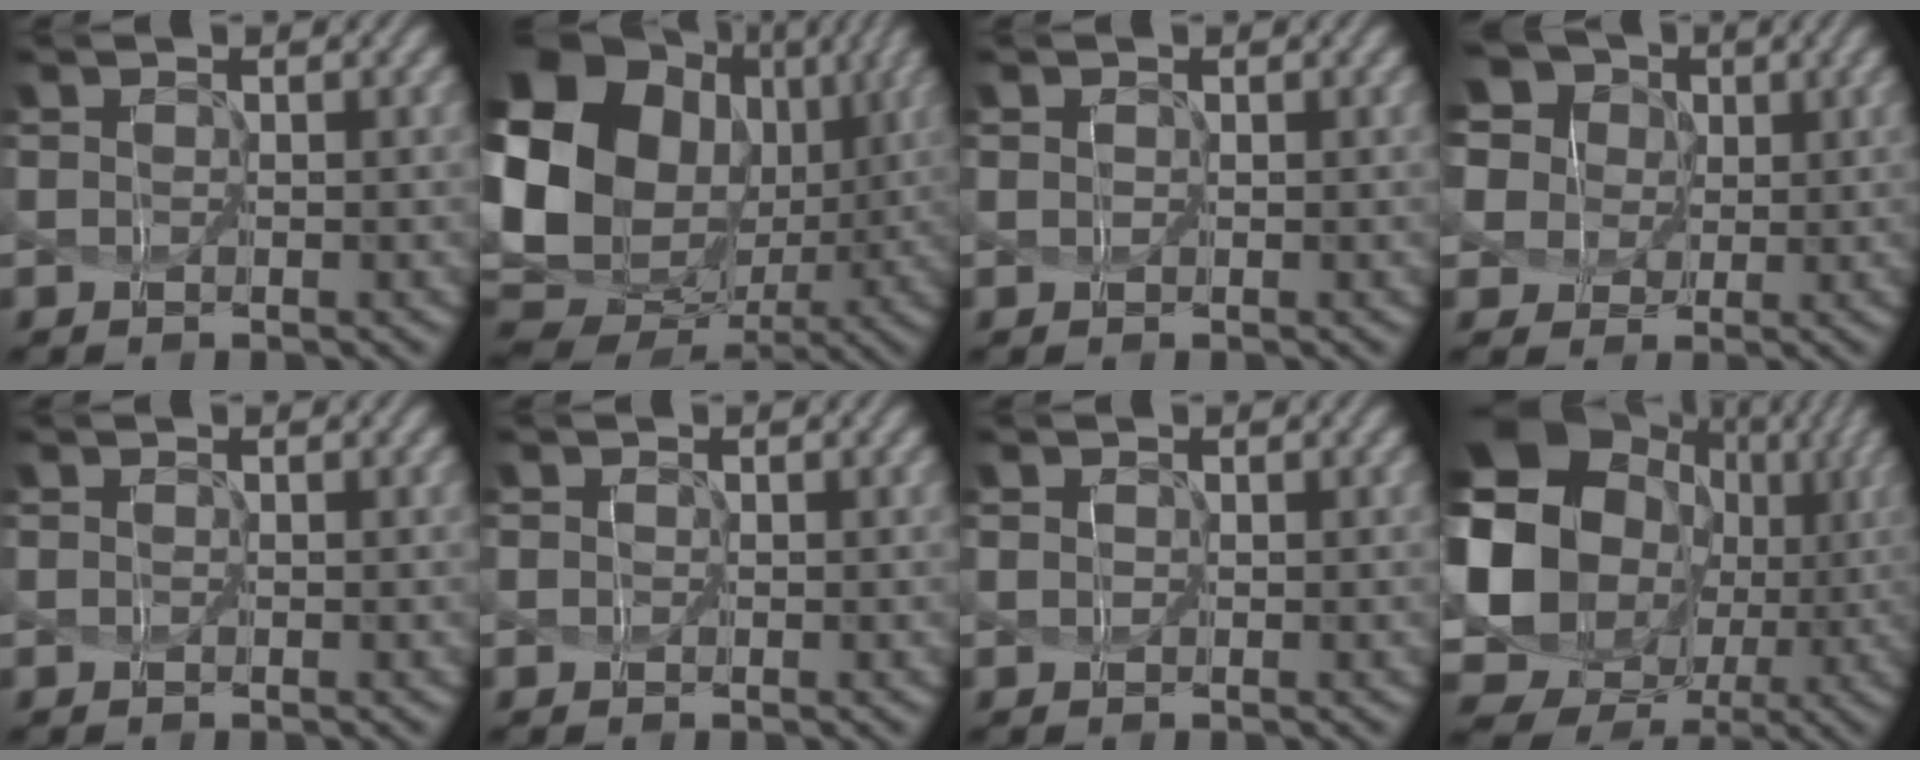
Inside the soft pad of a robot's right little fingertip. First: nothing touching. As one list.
[{"total": 18.9, "force": [2.5, 15.1, 11.1], "torque": [-0.252, -0.006, 0.066]}, {"total": 1.2, "force": [0.5, 1.0, 0.5], "torque": [0.000, 0.013, -0.011]}, {"total": 11.3, "force": [4.3, 9.2, 5.0], "torque": [-0.160, 0.035, 0.066]}, {"total": 0.0}, {"total": 1.5, "force": [0.5, 1.2, 0.7], "torque": [0.002, 0.015, -0.015]}, {"total": 1.5, "force": [0.6, 1.2, 0.7], "torque": [0.000, 0.016, -0.013]}, {"total": 17.5, "force": [1.4, 14.7, 9.3], "torque": [-0.199, -0.031, 0.043]}]